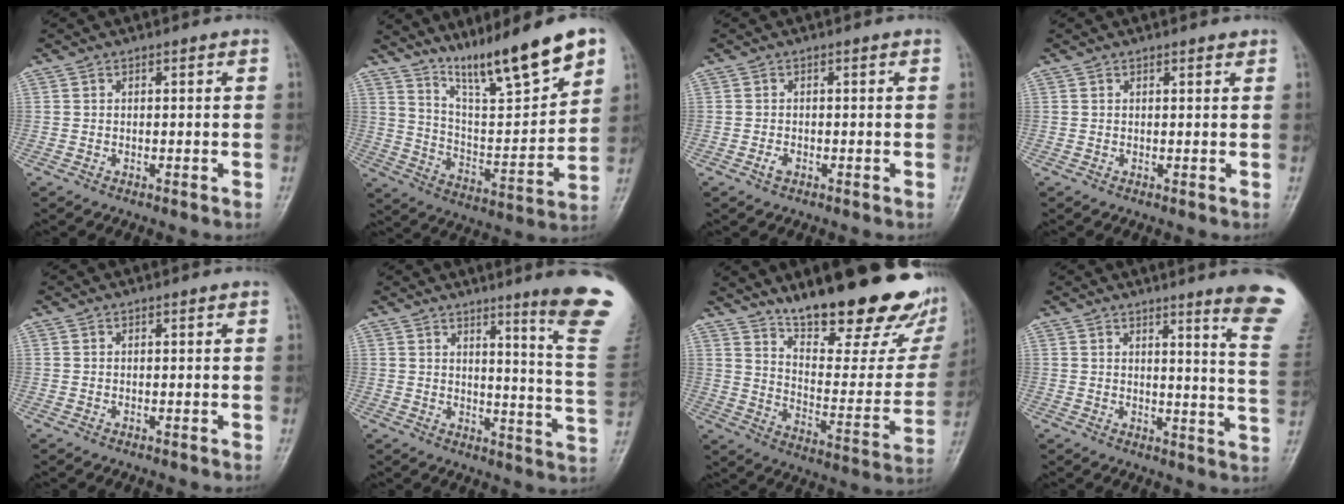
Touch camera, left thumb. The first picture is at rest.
{"total": 17.9, "force": [12.7, 2.8, 12.2], "torque": [-0.172, -0.070, 0.222]}
{"total": 1.2, "force": [-0.5, 0.7, 0.8], "torque": [-0.018, 0.001, -0.011]}
{"total": 1.1, "force": [0.9, 0.3, 0.6], "torque": [-0.007, -0.004, 0.012]}
{"total": 0.0}
{"total": 15.7, "force": [9.8, 0.0, 12.2], "torque": [-0.137, -0.077, 0.117]}
{"total": 27.5, "force": [19.2, 7.9, 18.0], "torque": [-0.221, -0.102, 0.282]}
{"total": 12.9, "force": [9.4, 0.0, 8.8], "torque": [-0.091, -0.077, 0.097]}